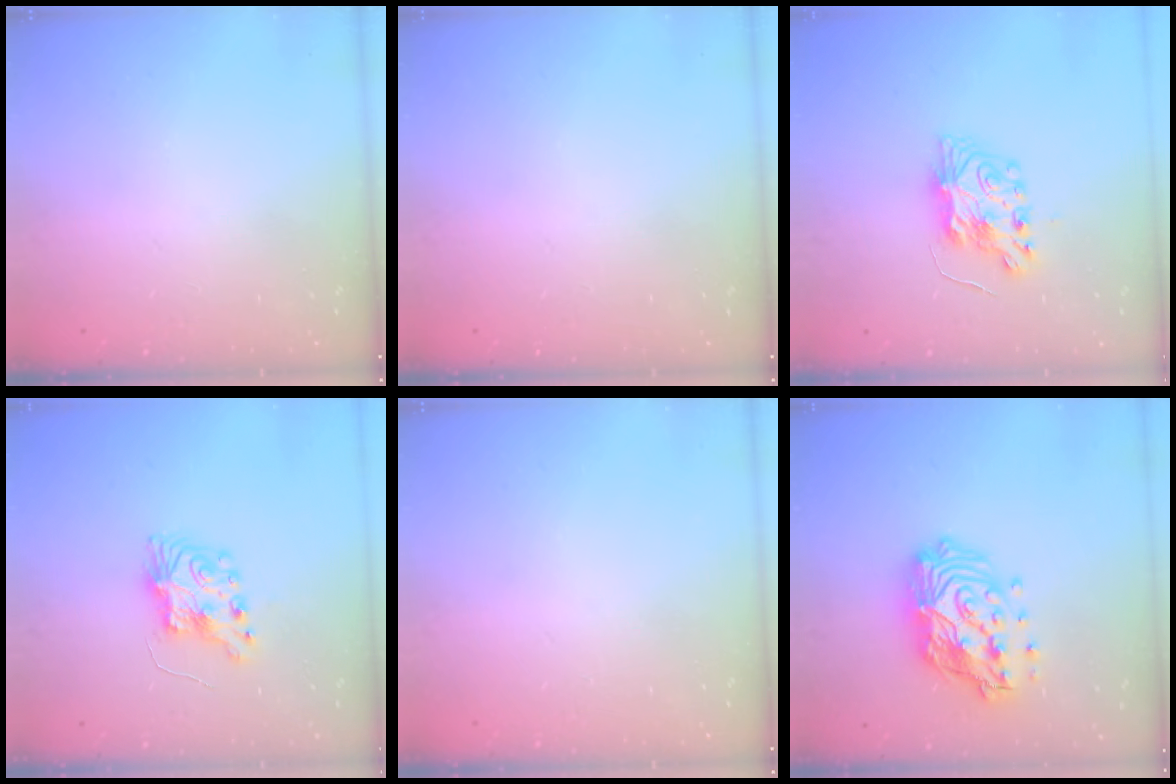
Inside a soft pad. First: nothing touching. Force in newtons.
{"total": 0.0}
{"total": 9.1, "press": 9.0, "slide": 0.8}
{"total": 8.4, "press": 8.4, "slide": 0.2}
{"total": 0.0}
{"total": 18.6, "press": 18.5, "slide": 1.9}